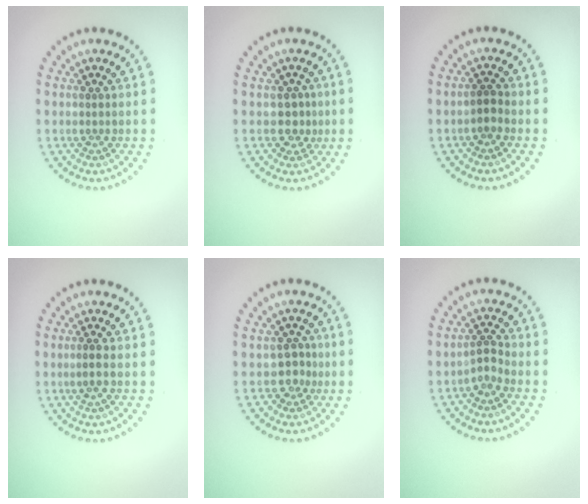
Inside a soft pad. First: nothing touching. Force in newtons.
{"total": 1.8, "press": 1.5, "slide": 0.9}
{"total": 1.2, "press": 1.1, "slide": 0.5}
{"total": 1.1, "press": 0.9, "slide": 0.5}
{"total": 1.8, "press": 1.4, "slide": 1.2}
{"total": 1.5, "press": 1.0, "slide": 1.1}